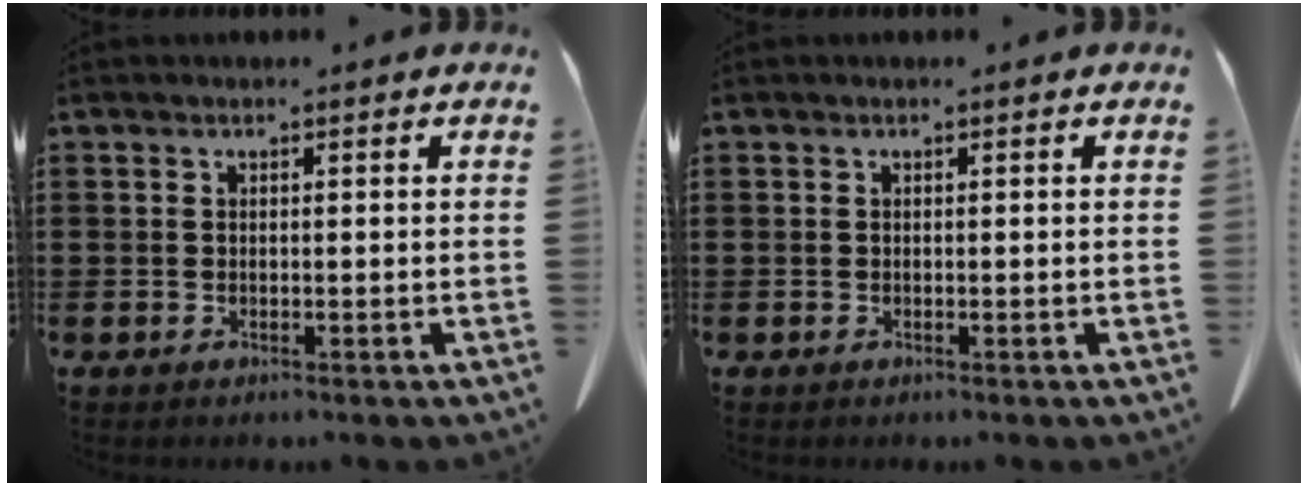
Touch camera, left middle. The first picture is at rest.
{"total": 0.0}